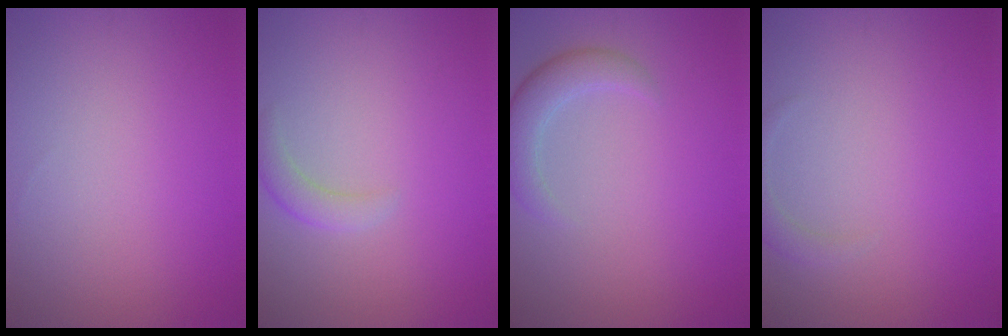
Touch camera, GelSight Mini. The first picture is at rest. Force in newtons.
{"total": 1.7, "press": 1.7, "slide": 0.1}
{"total": 2.8, "press": 2.8, "slide": 0.0}
{"total": 1.3, "press": 1.3, "slide": 0.1}